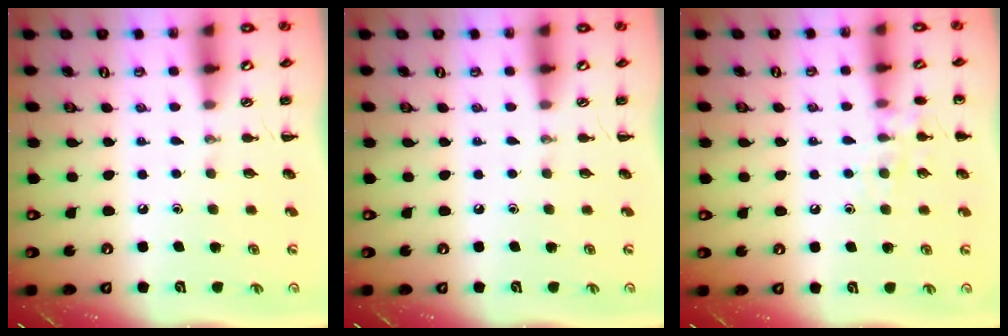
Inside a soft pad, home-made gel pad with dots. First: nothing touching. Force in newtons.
{"total": 0.0}
{"total": 8.0, "press": 7.9, "slide": 1.2}